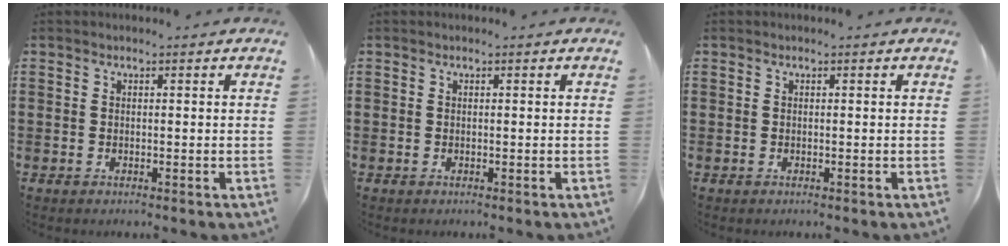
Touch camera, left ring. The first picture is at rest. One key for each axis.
{"total": 0.0}
{"total": 0.0}